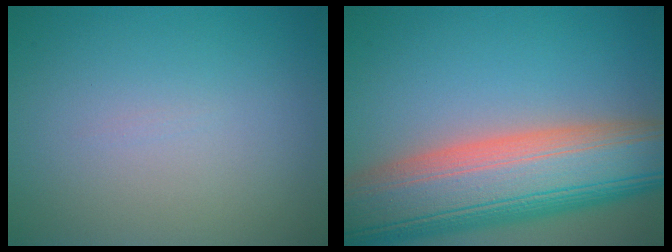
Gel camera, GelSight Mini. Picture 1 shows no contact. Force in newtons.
{"total": 14.4, "press": 14.3, "slide": 1.1}